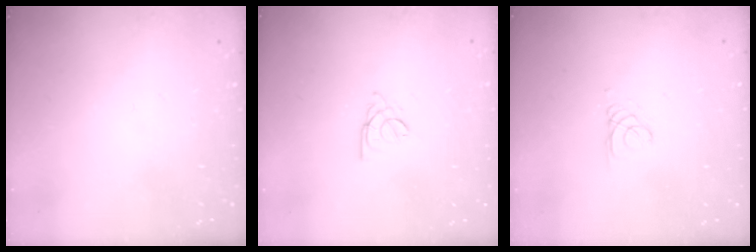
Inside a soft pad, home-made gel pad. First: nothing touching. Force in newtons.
{"total": 1.6, "press": 1.5, "slide": 0.5}
{"total": 1.1, "press": 1.1, "slide": 0.1}